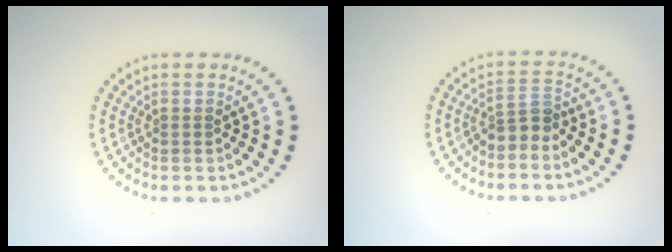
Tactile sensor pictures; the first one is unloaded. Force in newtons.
{"total": 2.2, "press": 1.8, "slide": 1.4}